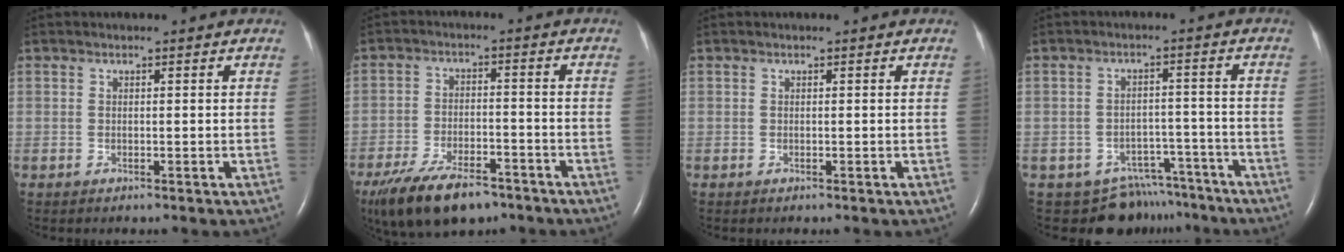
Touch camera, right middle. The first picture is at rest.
{"total": 12.3, "force": [-9.0, 4.6, 7.1], "torque": [-0.130, -0.014, -0.153]}
{"total": 0.0}
{"total": 9.8, "force": [-8.3, 5.2, 0.0], "torque": [0.010, 0.032, -0.102]}